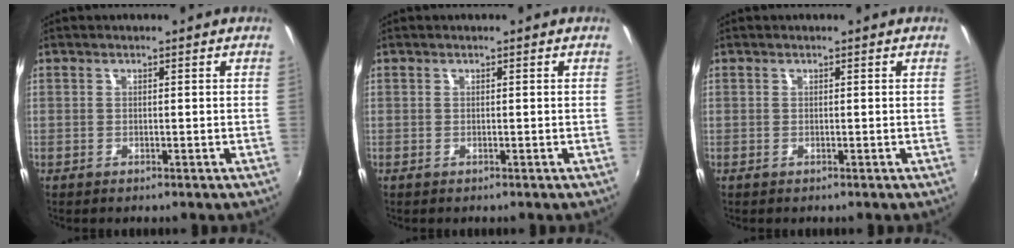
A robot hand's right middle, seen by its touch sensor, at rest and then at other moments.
{"total": 0.0}
{"total": 0.0}